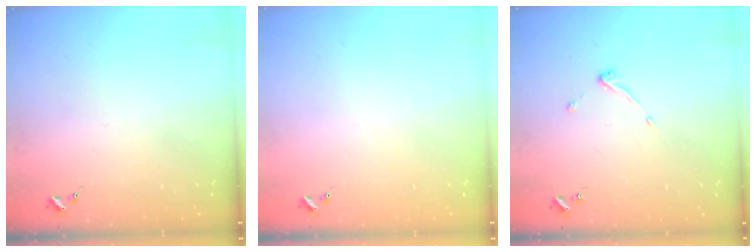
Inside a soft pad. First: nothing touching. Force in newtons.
{"total": 0.0}
{"total": 3.9, "press": 3.9, "slide": 0.6}